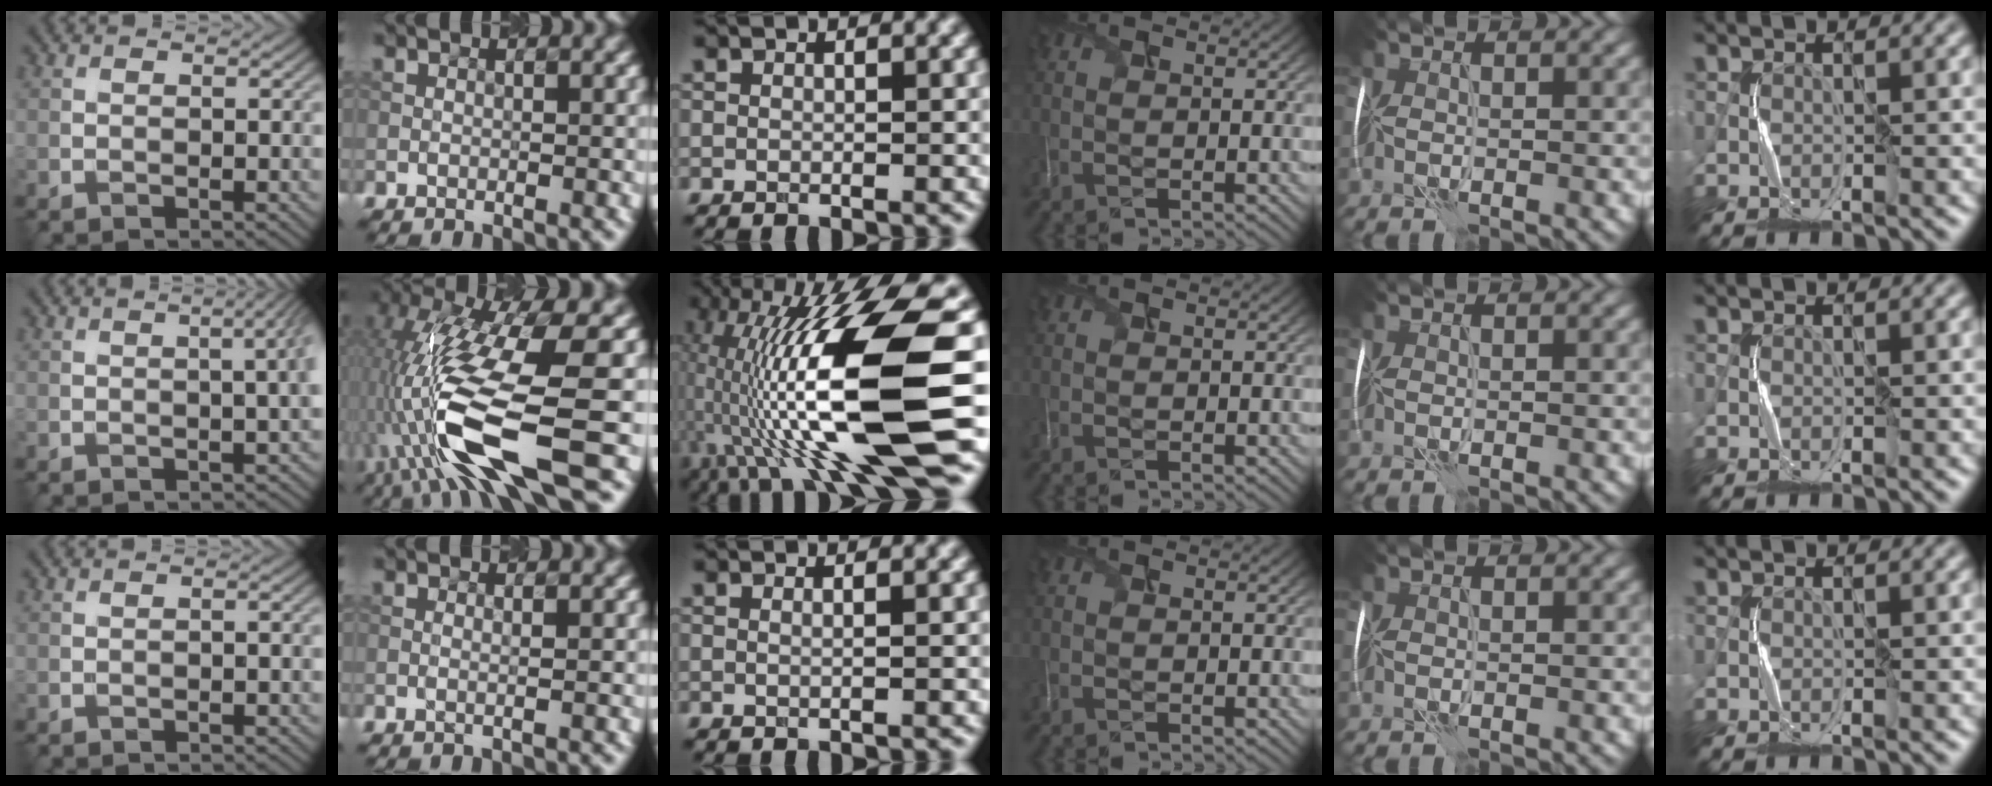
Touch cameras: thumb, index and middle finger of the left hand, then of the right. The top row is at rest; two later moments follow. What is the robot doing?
{"motion": "shake", "object": "plastic piggy bank"}